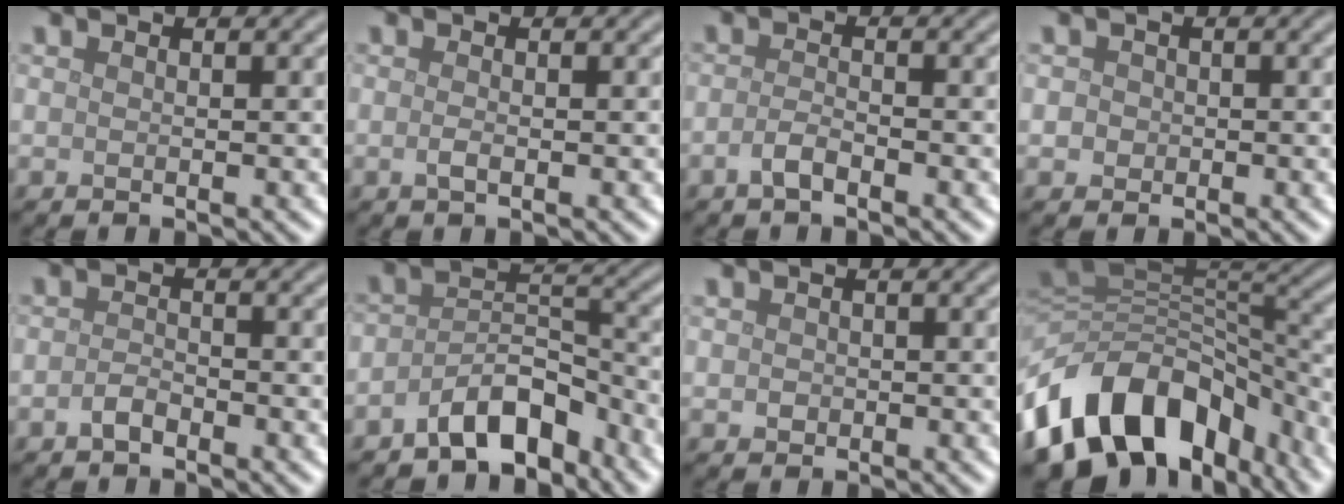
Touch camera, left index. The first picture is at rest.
{"total": 0.9, "force": [-0.3, 0.3, 0.8], "torque": [-0.018, -0.003, -0.007]}
{"total": 1.6, "force": [-1.0, 0.5, 1.1], "torque": [-0.026, 0.003, -0.023]}
{"total": 1.6, "force": [0.2, 1.5, 0.6], "torque": [0.002, 0.004, -0.003]}
{"total": 1.4, "force": [-0.9, 0.6, 0.8], "torque": [-0.018, 0.003, -0.021]}
{"total": 6.1, "force": [-4.3, 2.9, 3.2], "torque": [-0.041, 0.008, -0.084]}
{"total": 0.7, "force": [0.0, 0.7, 0.2], "torque": [0.000, -0.003, -0.002]}
{"total": 13.5, "force": [-6.7, 9.3, 7.3], "torque": [-0.133, 0.008, -0.112]}